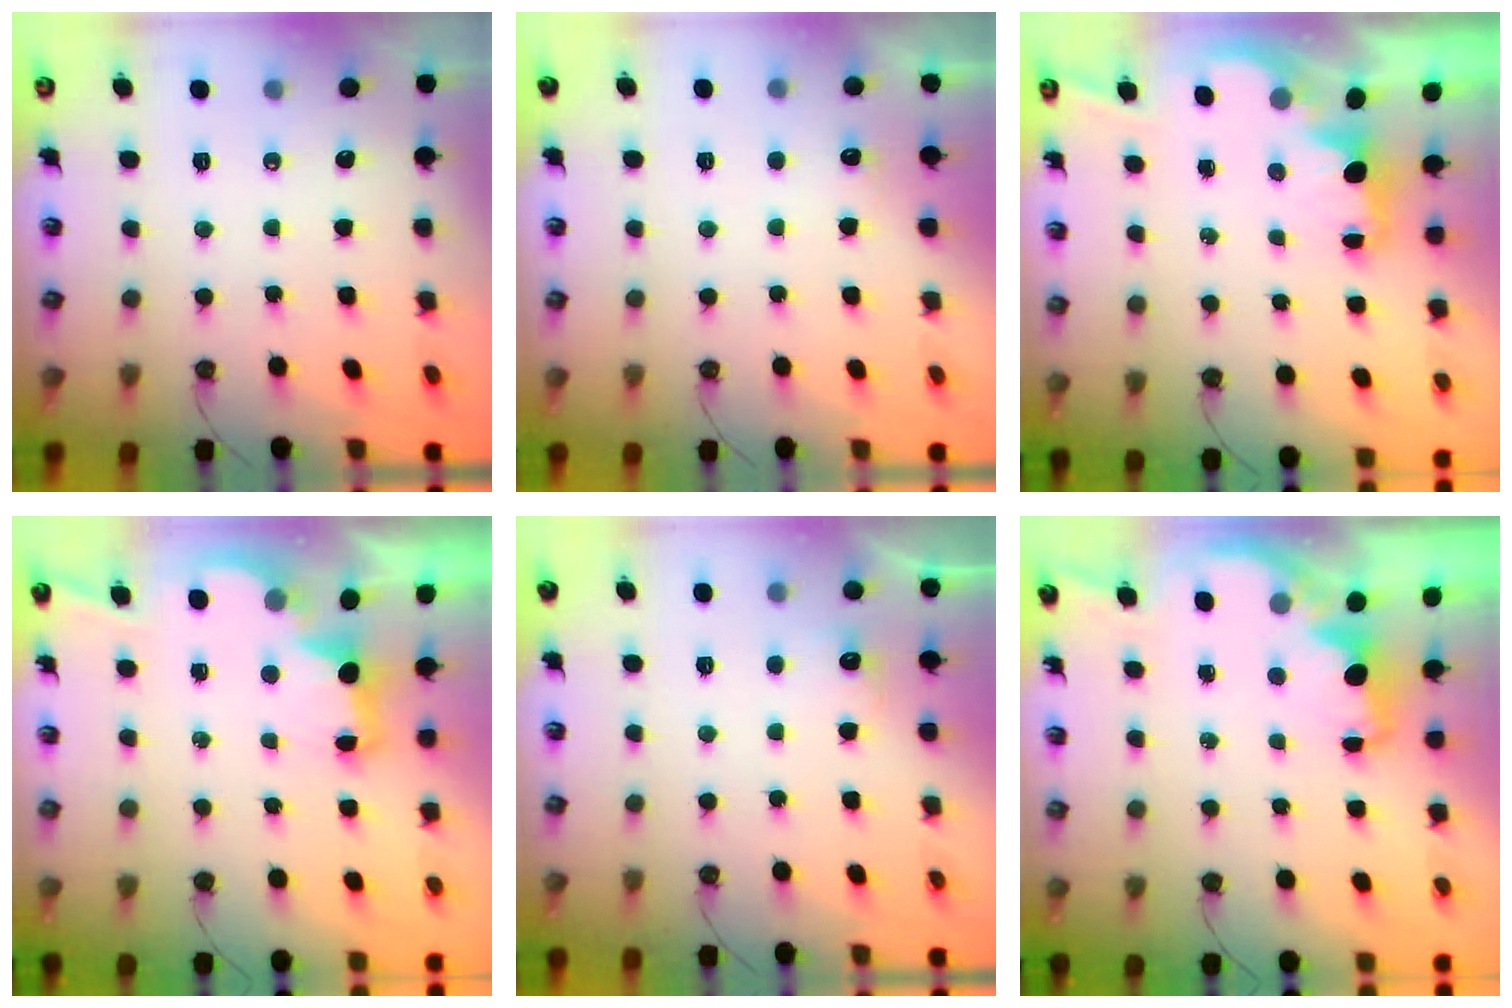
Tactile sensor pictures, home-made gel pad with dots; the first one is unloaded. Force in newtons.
{"total": 4.4, "press": 4.2, "slide": 1.1}
{"total": 1.7, "press": 1.6, "slide": 0.7}
{"total": 2.8, "press": 2.7, "slide": 0.9}
{"total": 5.1, "press": 4.9, "slide": 1.2}
{"total": 1.9, "press": 1.7, "slide": 0.7}